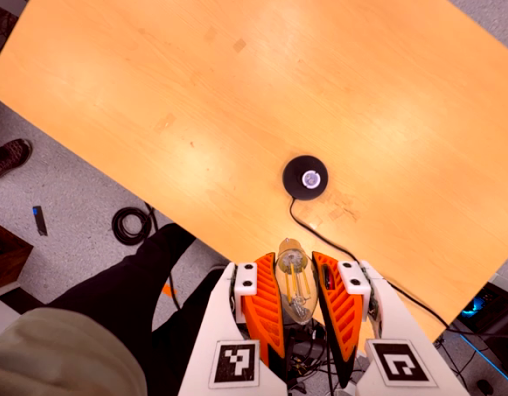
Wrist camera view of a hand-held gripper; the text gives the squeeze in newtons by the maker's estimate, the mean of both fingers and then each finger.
{"total": 19.2, "left": 21.2, "right": 17.2}